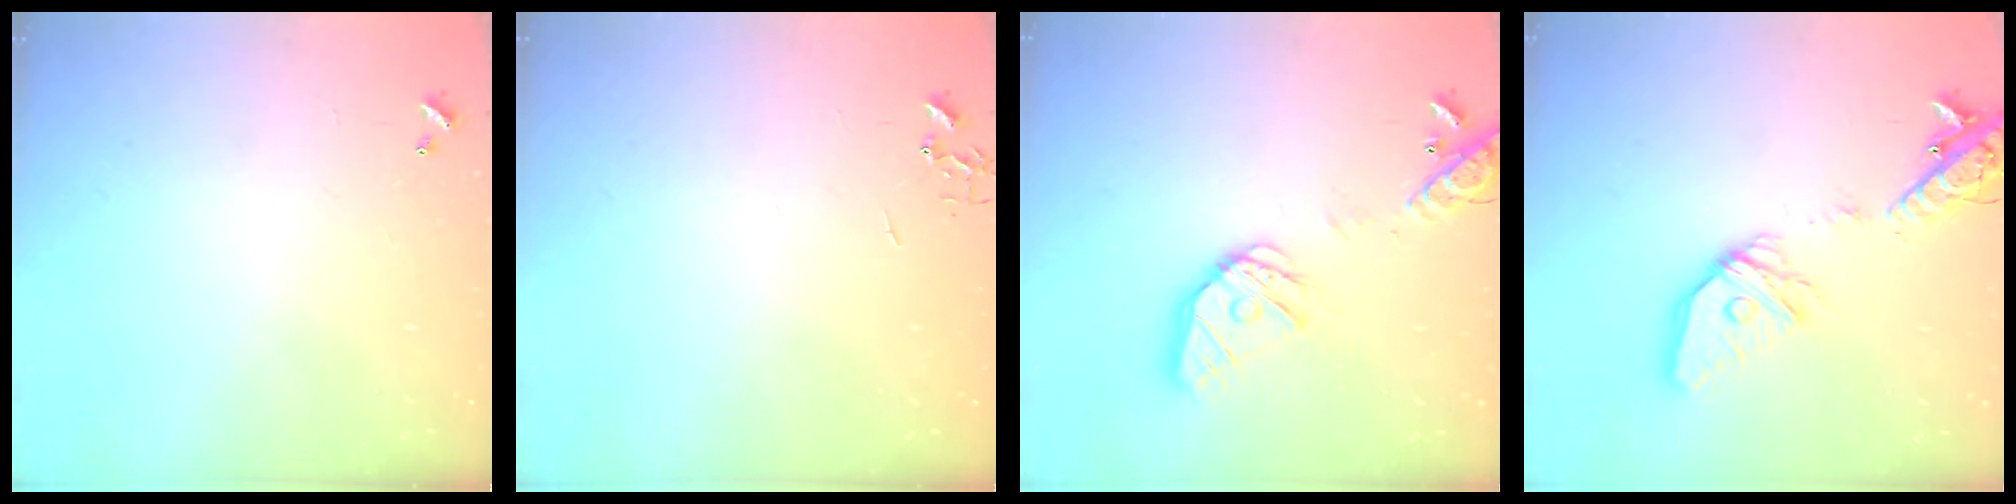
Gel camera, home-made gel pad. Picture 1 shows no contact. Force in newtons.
{"total": 0.0}
{"total": 17.6, "press": 17.3, "slide": 2.8}
{"total": 20.2, "press": 20.0, "slide": 3.0}